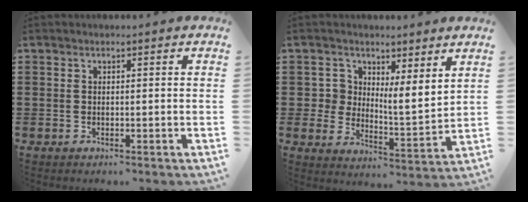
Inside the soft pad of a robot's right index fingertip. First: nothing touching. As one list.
[{"total": 4.9, "force": [3.6, 3.2, 1.2], "torque": [-0.039, -0.006, 0.064]}]